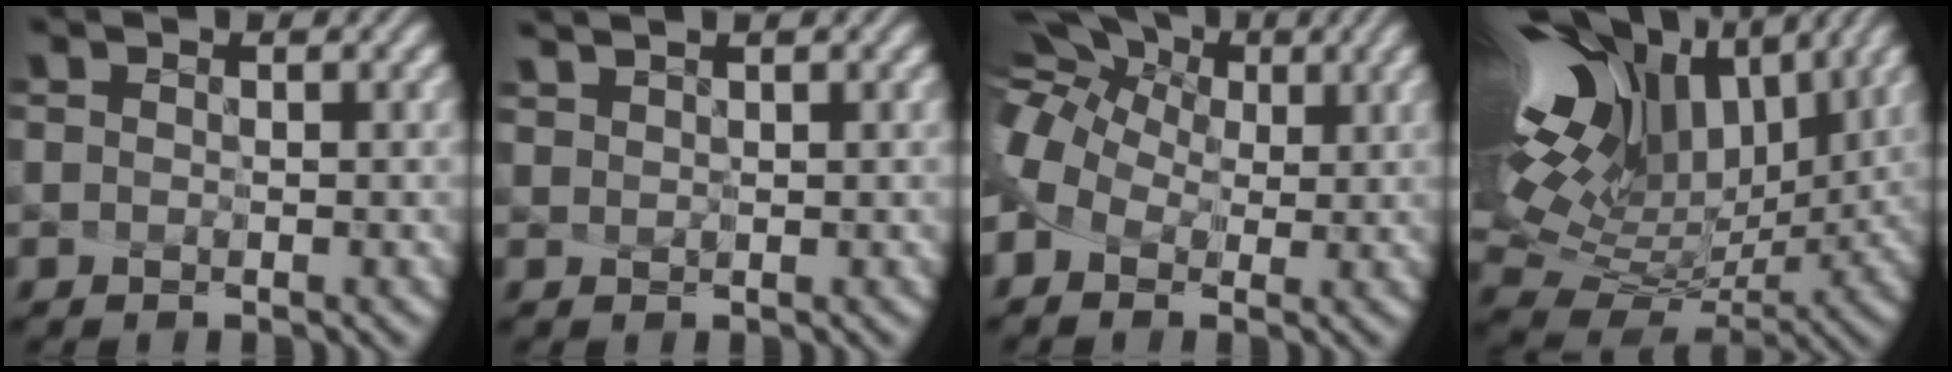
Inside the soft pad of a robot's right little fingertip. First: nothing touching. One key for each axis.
{"total": 1.1, "fx": 1.1, "fy": 0.1, "fz": 0.1, "tx": -0.032, "ty": -0.013, "tz": 0.046}
{"total": 9.1, "fx": 2.3, "fy": 6.9, "fz": 5.5, "tx": -0.137, "ty": 0.019, "tz": 0.036}
{"total": 14.6, "fx": 6.4, "fy": 7.8, "fz": 10.6, "tx": -0.236, "ty": 0.025, "tz": 0.144}